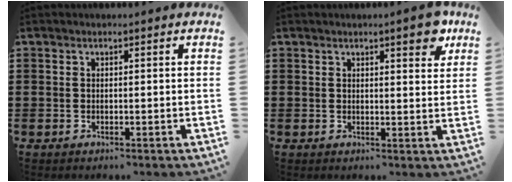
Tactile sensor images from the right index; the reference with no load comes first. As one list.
[{"total": 4.4, "force": [2.8, 1.1, 3.3], "torque": [-0.038, -0.005, 0.041]}]